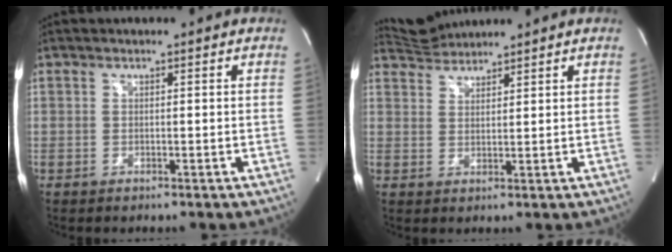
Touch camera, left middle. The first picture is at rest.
{"total": 3.9, "force": [3.8, 0.0, -0.6], "torque": [0.000, 0.012, 0.078]}